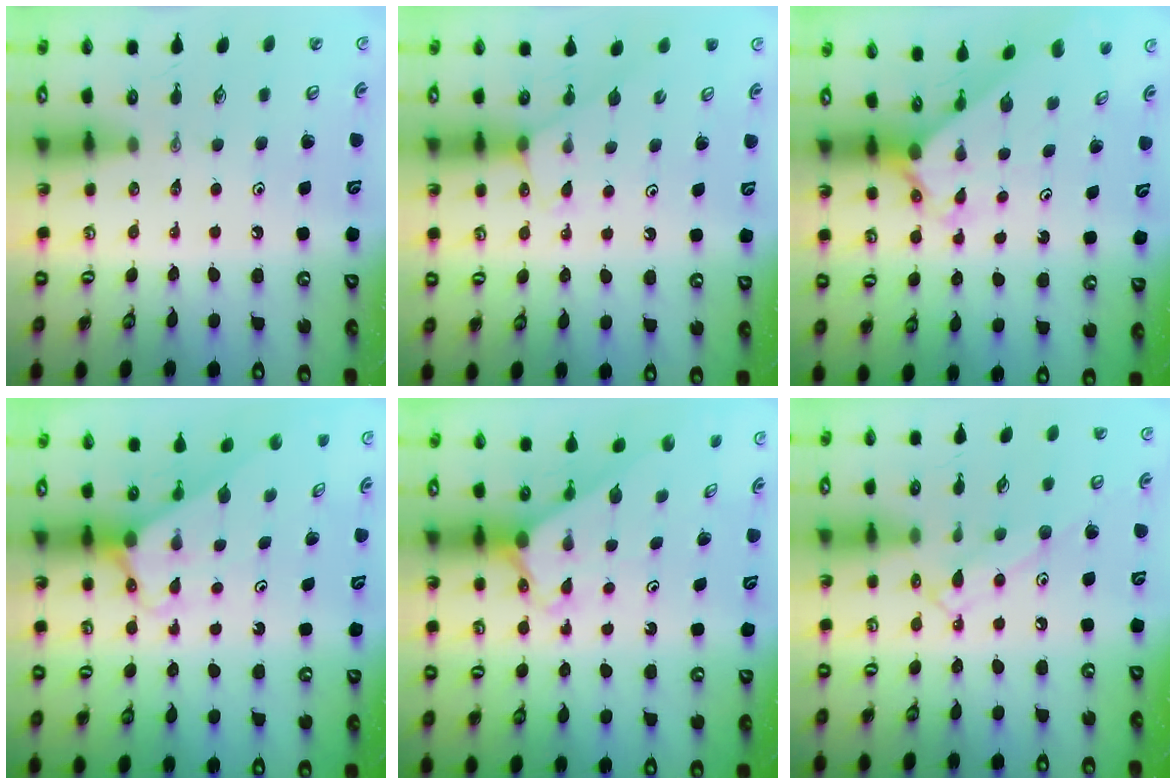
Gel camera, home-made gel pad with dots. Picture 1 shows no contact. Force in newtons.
{"total": 5.3, "press": 5.2, "slide": 0.7}
{"total": 2.4, "press": 2.4, "slide": 0.2}
{"total": 2.6, "press": 2.6, "slide": 0.2}
{"total": 2.3, "press": 2.3, "slide": 0.2}
{"total": 10.1, "press": 10.1, "slide": 0.8}